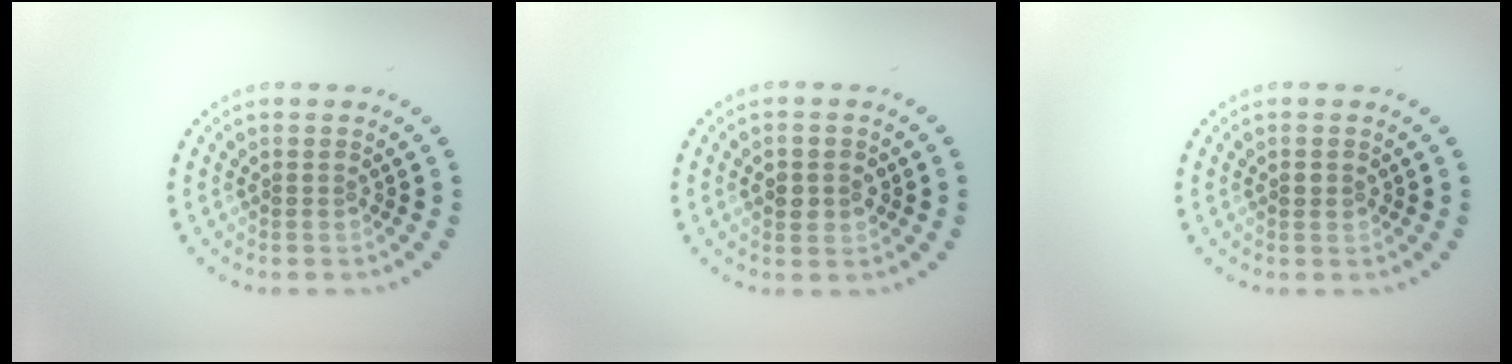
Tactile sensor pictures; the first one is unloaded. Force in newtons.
{"total": 2.1, "press": 2.0, "slide": 0.1}
{"total": 1.2, "press": 1.2, "slide": 0.2}